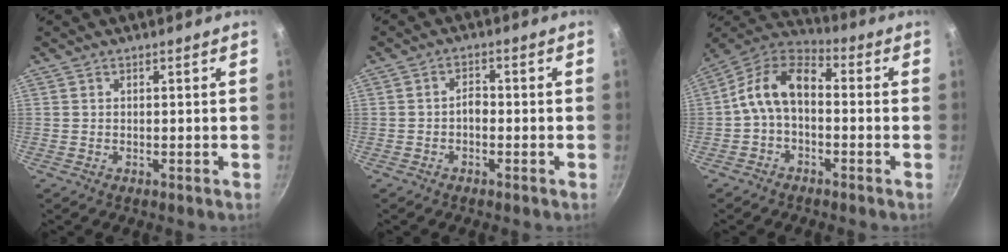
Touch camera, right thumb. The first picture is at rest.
{"total": 2.4, "force": [-0.7, 1.5, 1.7], "torque": [-0.019, 0.013, -0.018]}
{"total": 11.3, "force": [-0.5, 7.0, 8.8], "torque": [-0.150, 0.038, -0.025]}